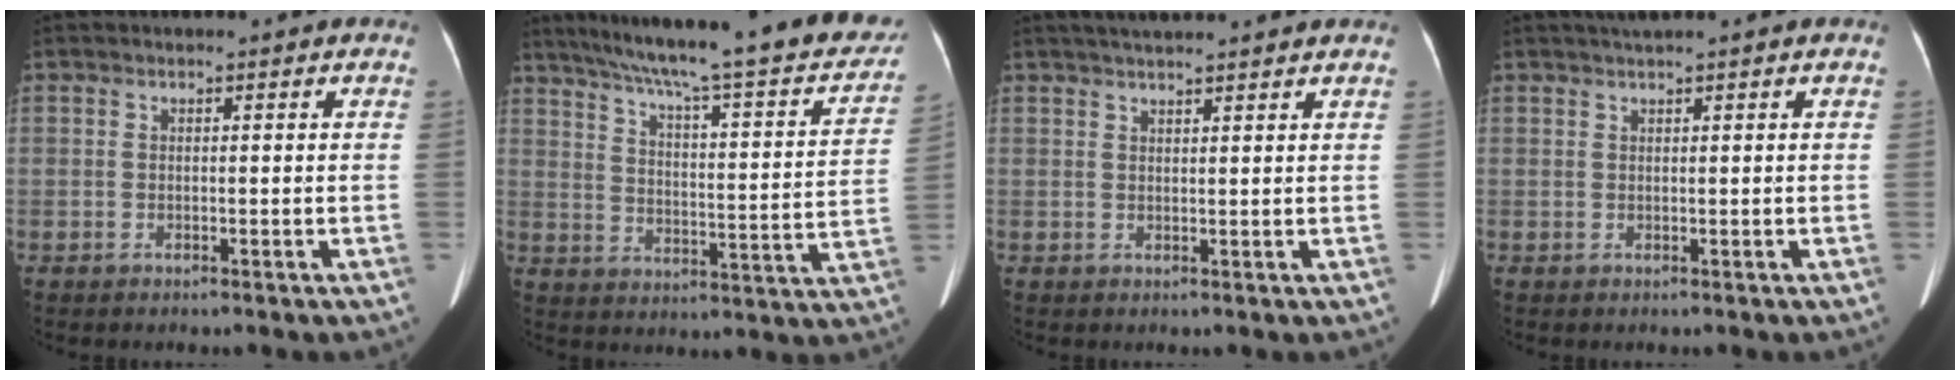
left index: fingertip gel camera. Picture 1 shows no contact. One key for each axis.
{"total": 29.4, "fx": 24.5, "fy": 3.6, "fz": 15.8, "tx": -0.241, "ty": -0.028, "tz": 0.310}
{"total": 7.7, "fx": 6.8, "fy": 0.0, "fz": 3.6, "tx": -0.056, "ty": 0.034, "tz": 0.089}
{"total": 1.7, "fx": 1.3, "fy": -0.3, "fz": 1.1, "tx": -0.019, "ty": 0.013, "tz": 0.026}